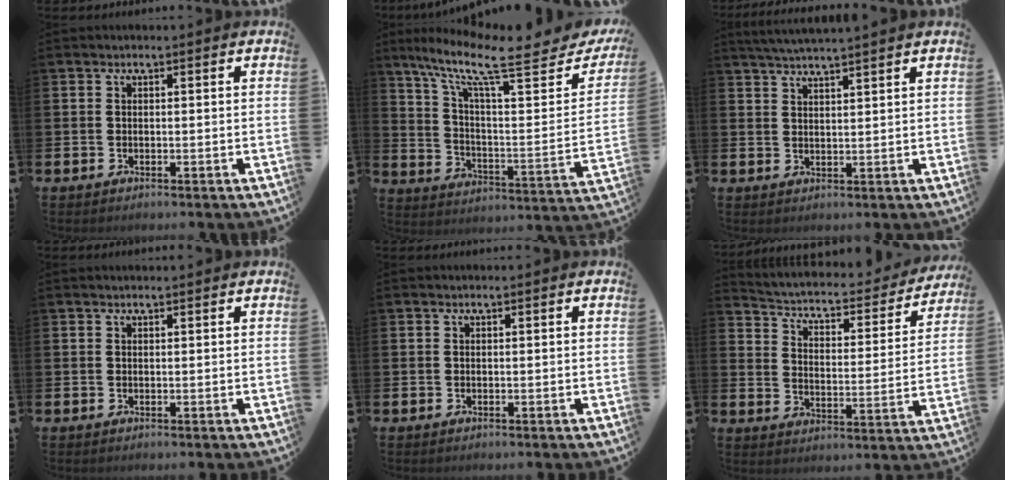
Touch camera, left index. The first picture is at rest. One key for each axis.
{"total": 10.9, "fx": 7.8, "fy": 2.7, "fz": 7.0, "tx": -0.140, "ty": -0.063, "tz": 0.116}
{"total": 3.4, "fx": 3.4, "fy": -0.6, "fz": 0.4, "tx": -0.020, "ty": -0.009, "tz": 0.062}
{"total": 0.5, "fx": 0.5, "fy": 0.0, "fz": 0.1, "tx": -0.003, "ty": 0.000, "tz": 0.009}
{"total": 0.0}
{"total": 4.5, "fx": 4.1, "fy": 1.3, "fz": 1.5, "tx": -0.057, "ty": -0.034, "tz": 0.058}